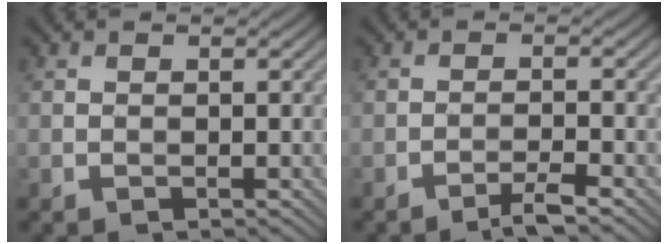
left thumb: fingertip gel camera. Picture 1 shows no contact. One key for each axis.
{"total": 2.9, "fx": -2.2, "fy": 0.1, "fz": 1.9, "tx": -0.032, "ty": 0.008, "tz": -0.046}